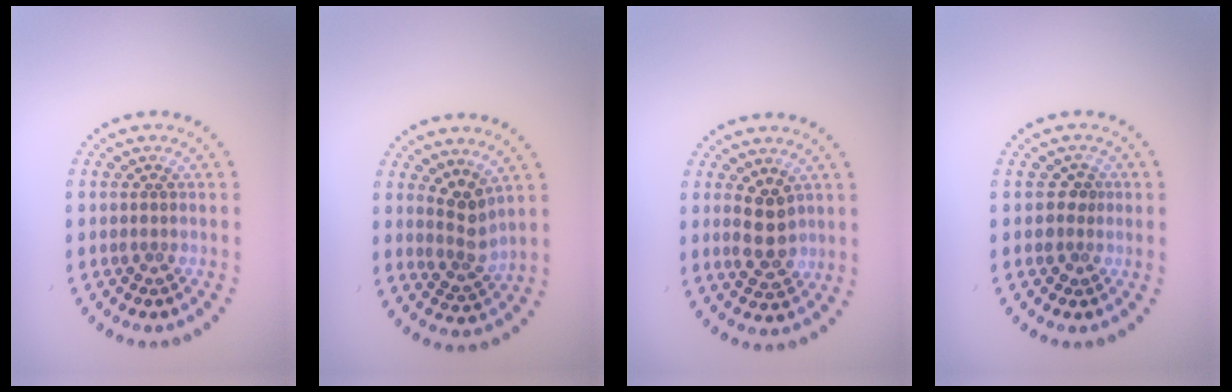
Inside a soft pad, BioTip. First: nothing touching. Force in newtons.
{"total": 2.7, "press": 2.1, "slide": 1.8}
{"total": 3.2, "press": 3.1, "slide": 0.5}
{"total": 1.1, "press": 1.0, "slide": 0.4}